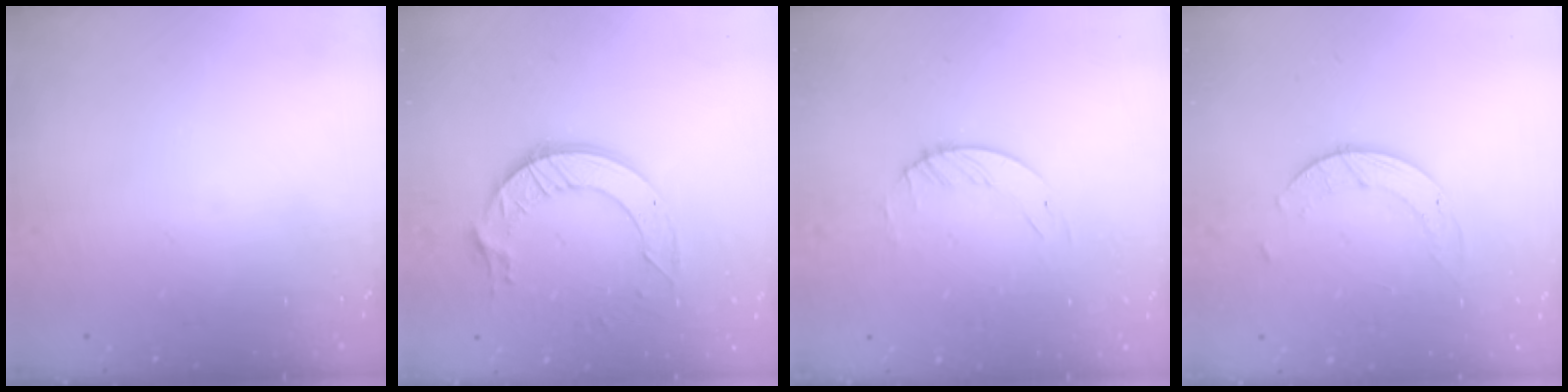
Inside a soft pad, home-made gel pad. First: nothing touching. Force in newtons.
{"total": 11.8, "press": 11.8, "slide": 1.1}
{"total": 1.7, "press": 1.7, "slide": 0.2}
{"total": 4.5, "press": 4.5, "slide": 0.3}